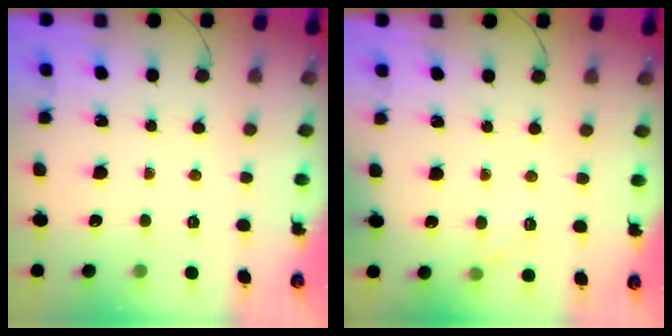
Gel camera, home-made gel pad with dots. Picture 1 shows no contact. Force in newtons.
{"total": 4.6, "press": 4.4, "slide": 1.3}